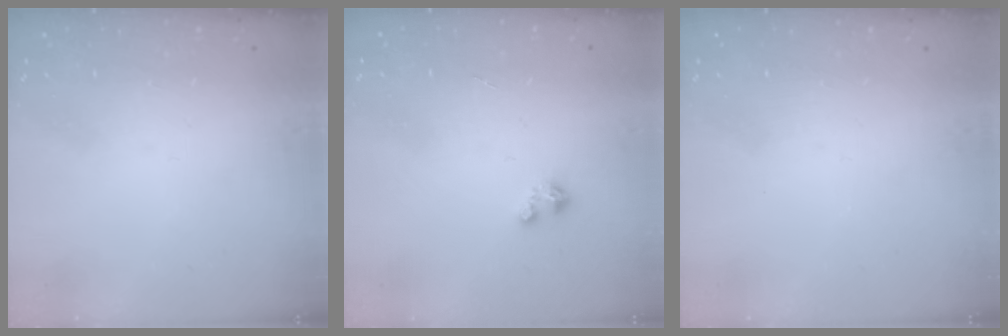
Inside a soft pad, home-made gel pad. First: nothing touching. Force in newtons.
{"total": 1.6, "press": 1.6, "slide": 0.2}
{"total": 0.0}